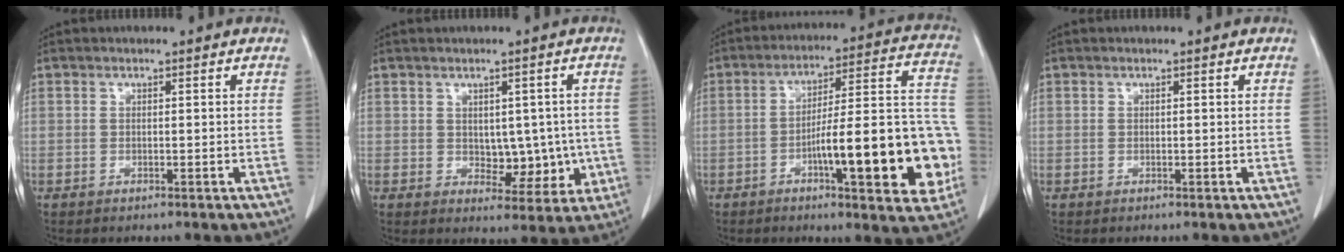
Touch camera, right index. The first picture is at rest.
{"total": 6.5, "force": [-0.4, 4.1, 4.9], "torque": [-0.046, 0.006, 0.008]}
{"total": 19.4, "force": [-5.6, 3.6, 18.2], "torque": [-0.208, 0.032, -0.072]}
{"total": 0.0}